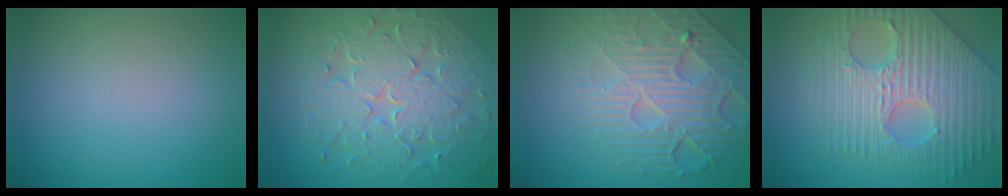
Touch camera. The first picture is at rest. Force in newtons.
{"total": 8.9, "press": 6.5, "slide": 6.1}
{"total": 6.6, "press": 5.3, "slide": 4.0}
{"total": 6.4, "press": 5.5, "slide": 3.3}